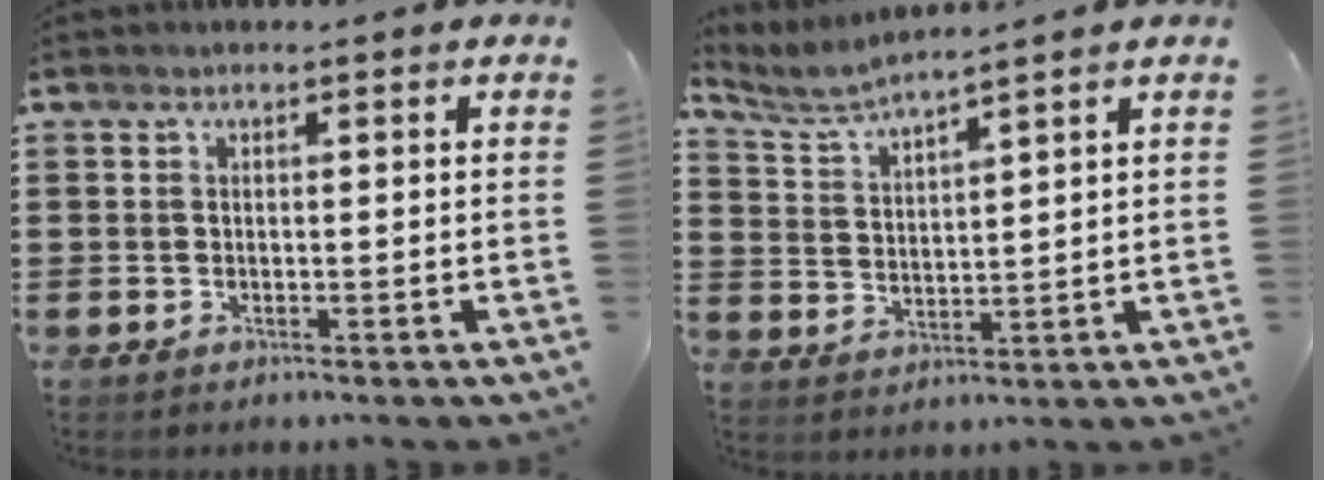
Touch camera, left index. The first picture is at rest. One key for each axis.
{"total": 4.2, "fx": 4.0, "fy": -0.1, "fz": 1.3, "tx": -0.043, "ty": -0.019, "tz": 0.070}